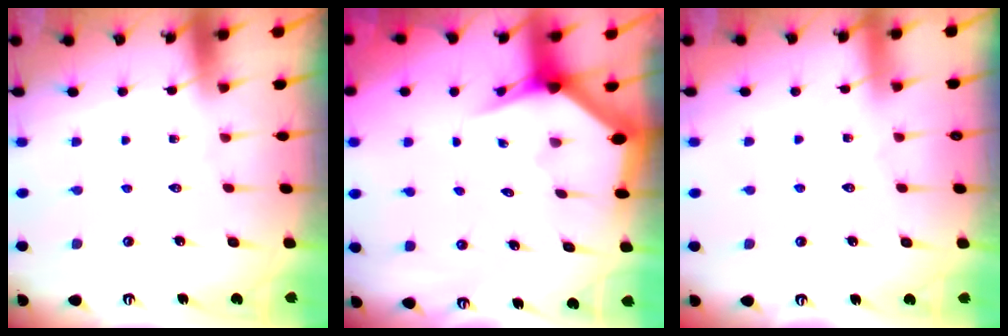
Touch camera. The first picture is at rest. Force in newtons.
{"total": 2.9, "press": 2.9, "slide": 0.2}
{"total": 3.1, "press": 3.1, "slide": 0.4}